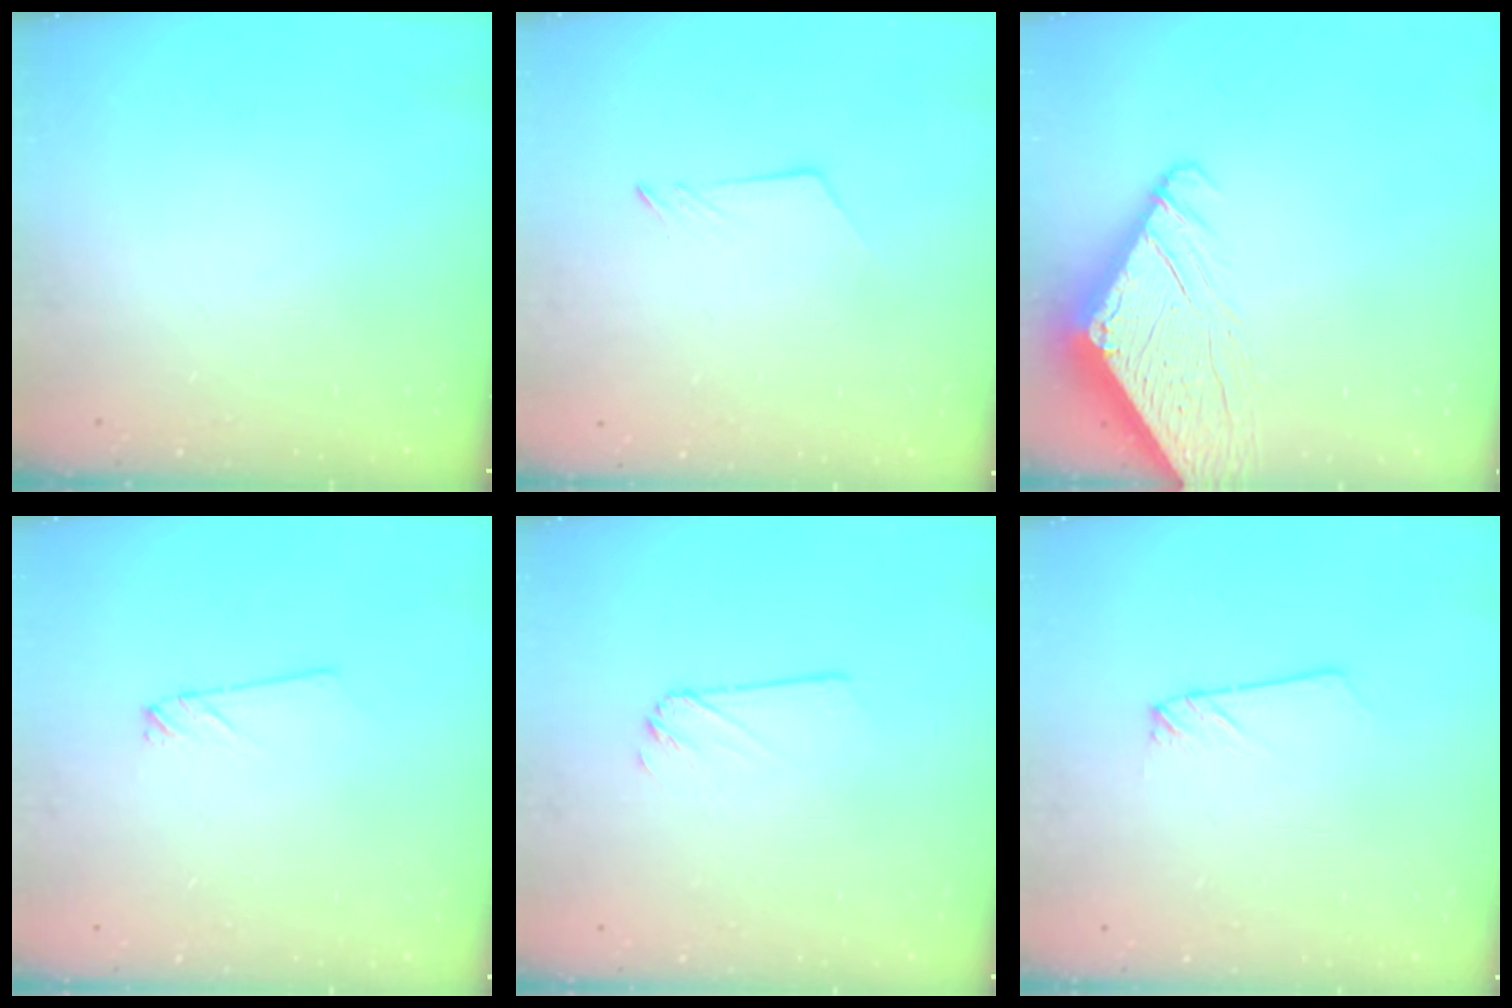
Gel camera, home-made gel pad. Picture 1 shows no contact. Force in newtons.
{"total": 3.7, "press": 3.7, "slide": 0.3}
{"total": 11.1, "press": 11.0, "slide": 1.1}
{"total": 0.9, "press": 0.9, "slide": 0.1}
{"total": 1.6, "press": 1.6, "slide": 0.0}
{"total": 1.4, "press": 1.4, "slide": 0.1}